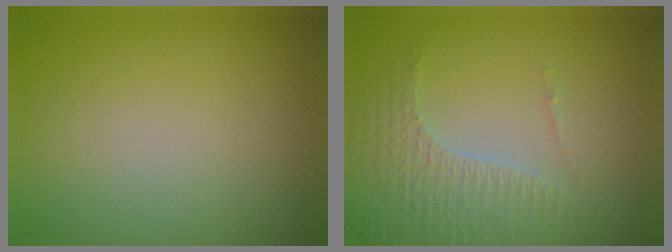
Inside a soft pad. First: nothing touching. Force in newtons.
{"total": 4.3, "press": 3.1, "slide": 3.0}